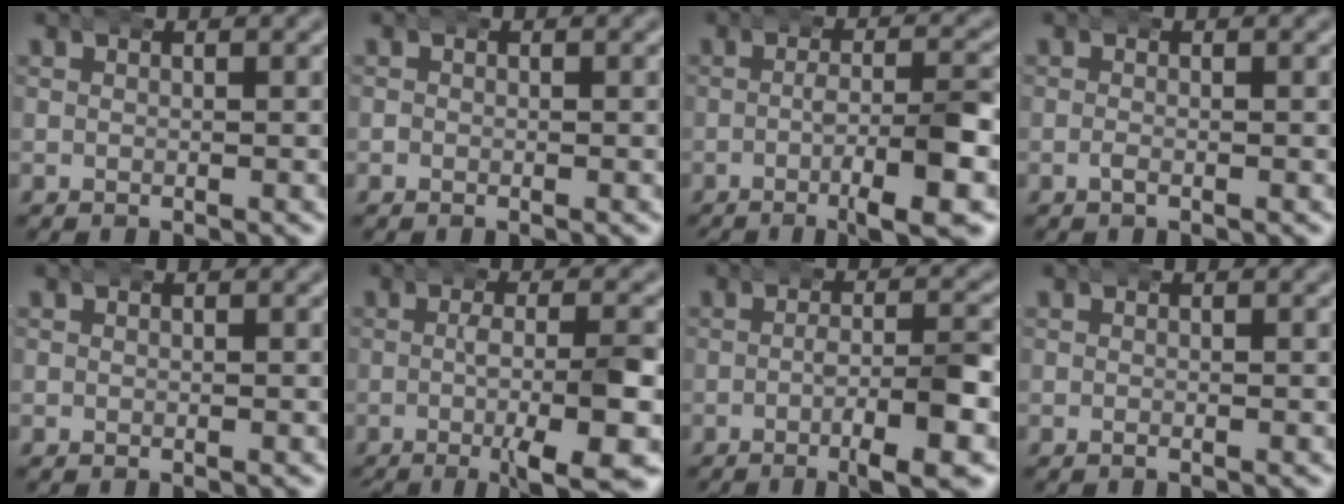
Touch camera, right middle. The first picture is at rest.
{"total": 0.7, "force": [0.1, 0.7, -0.2], "torque": [0.000, 0.003, -0.005]}
{"total": 5.0, "force": [-2.3, 0.3, 4.5], "torque": [-0.055, 0.000, -0.043]}
{"total": 0.5, "force": [-0.5, -0.1, 0.2], "torque": [-0.001, -0.001, -0.014]}
{"total": 0.0}
{"total": 5.8, "force": [-3.1, 0.2, 4.8], "torque": [-0.071, -0.014, -0.048]}
{"total": 4.5, "force": [-2.0, 0.4, 4.1], "torque": [-0.047, 0.001, -0.041]}
{"total": 0.0}